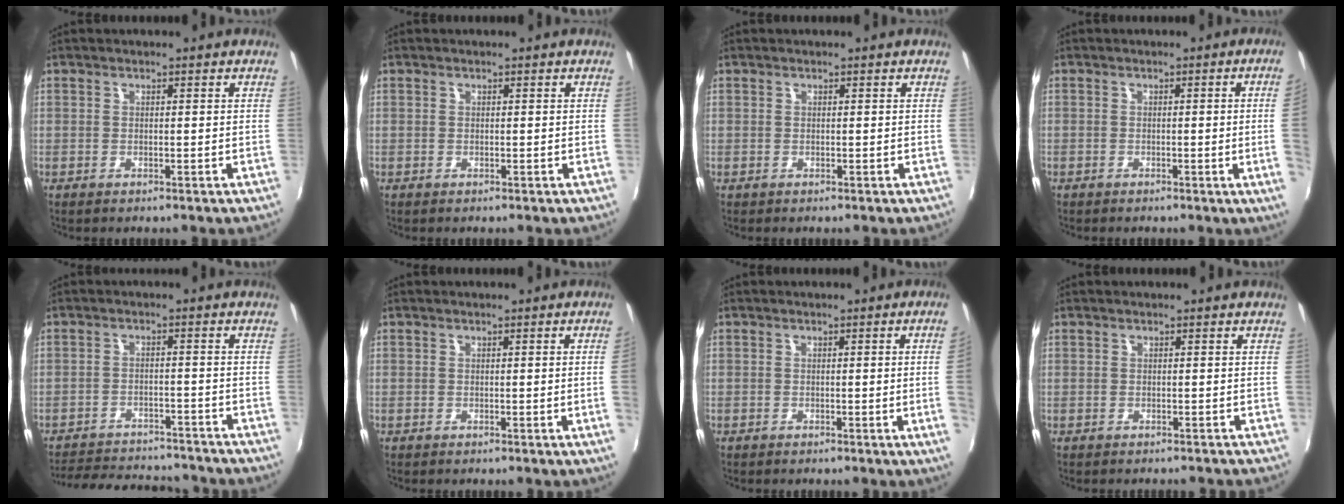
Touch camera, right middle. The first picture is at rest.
{"total": 0.0}
{"total": 0.0}
{"total": 4.2, "force": [-0.1, -1.9, 3.8], "torque": [-0.059, -0.010, 0.003]}
{"total": 16.0, "force": [-14.3, 4.5, 5.5], "torque": [-0.125, 0.005, -0.195]}
{"total": 1.7, "force": [-0.1, -1.0, 1.4], "torque": [-0.012, -0.012, 0.001]}
{"total": 3.1, "force": [-0.2, -1.8, 2.6], "torque": [-0.042, -0.013, 0.004]}
{"total": 1.4, "force": [-1.3, 0.3, 0.4], "torque": [-0.013, -0.008, -0.017]}